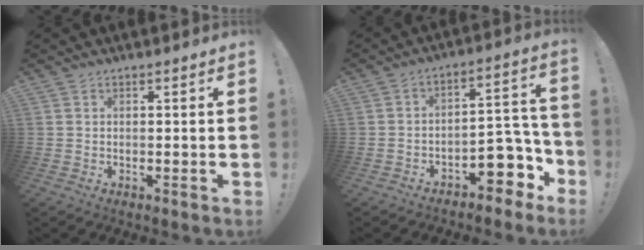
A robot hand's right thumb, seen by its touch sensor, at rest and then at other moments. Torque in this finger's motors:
{"motor_torque": [1.46, 0.60, 0.70, -0.71, 0.00]}